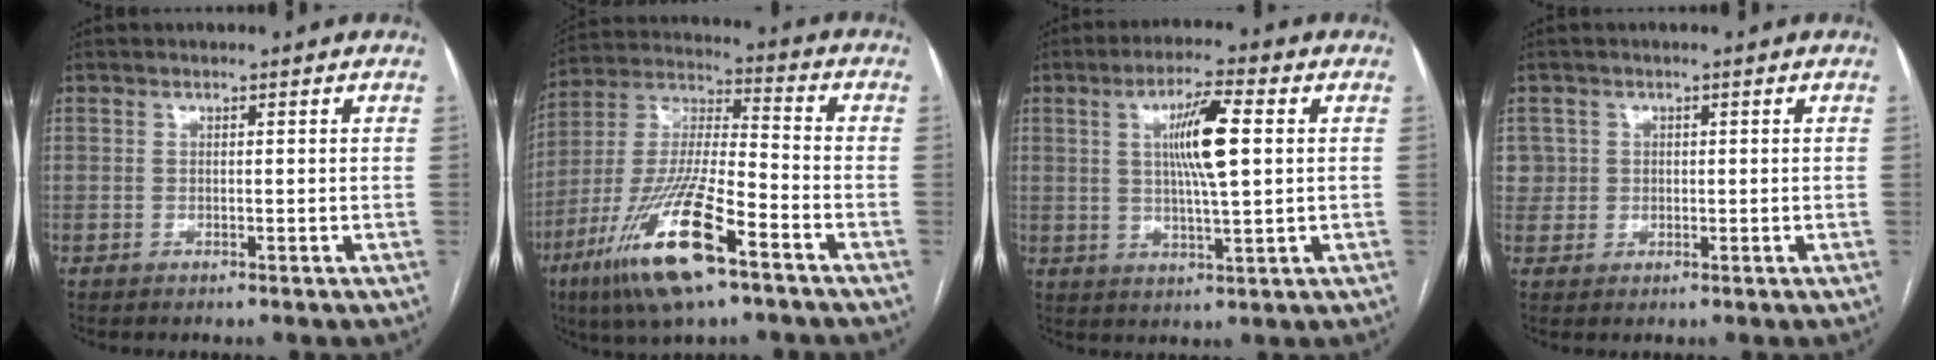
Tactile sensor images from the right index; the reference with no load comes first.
{"total": 18.1, "force": [-9.6, 3.1, 15.0], "torque": [-0.324, -0.032, -0.175]}
{"total": 8.9, "force": [1.8, 0.9, 8.6], "torque": [-0.158, 0.003, 0.033]}
{"total": 2.7, "force": [0.6, 2.6, -0.1], "torque": [0.020, 0.010, 0.008]}